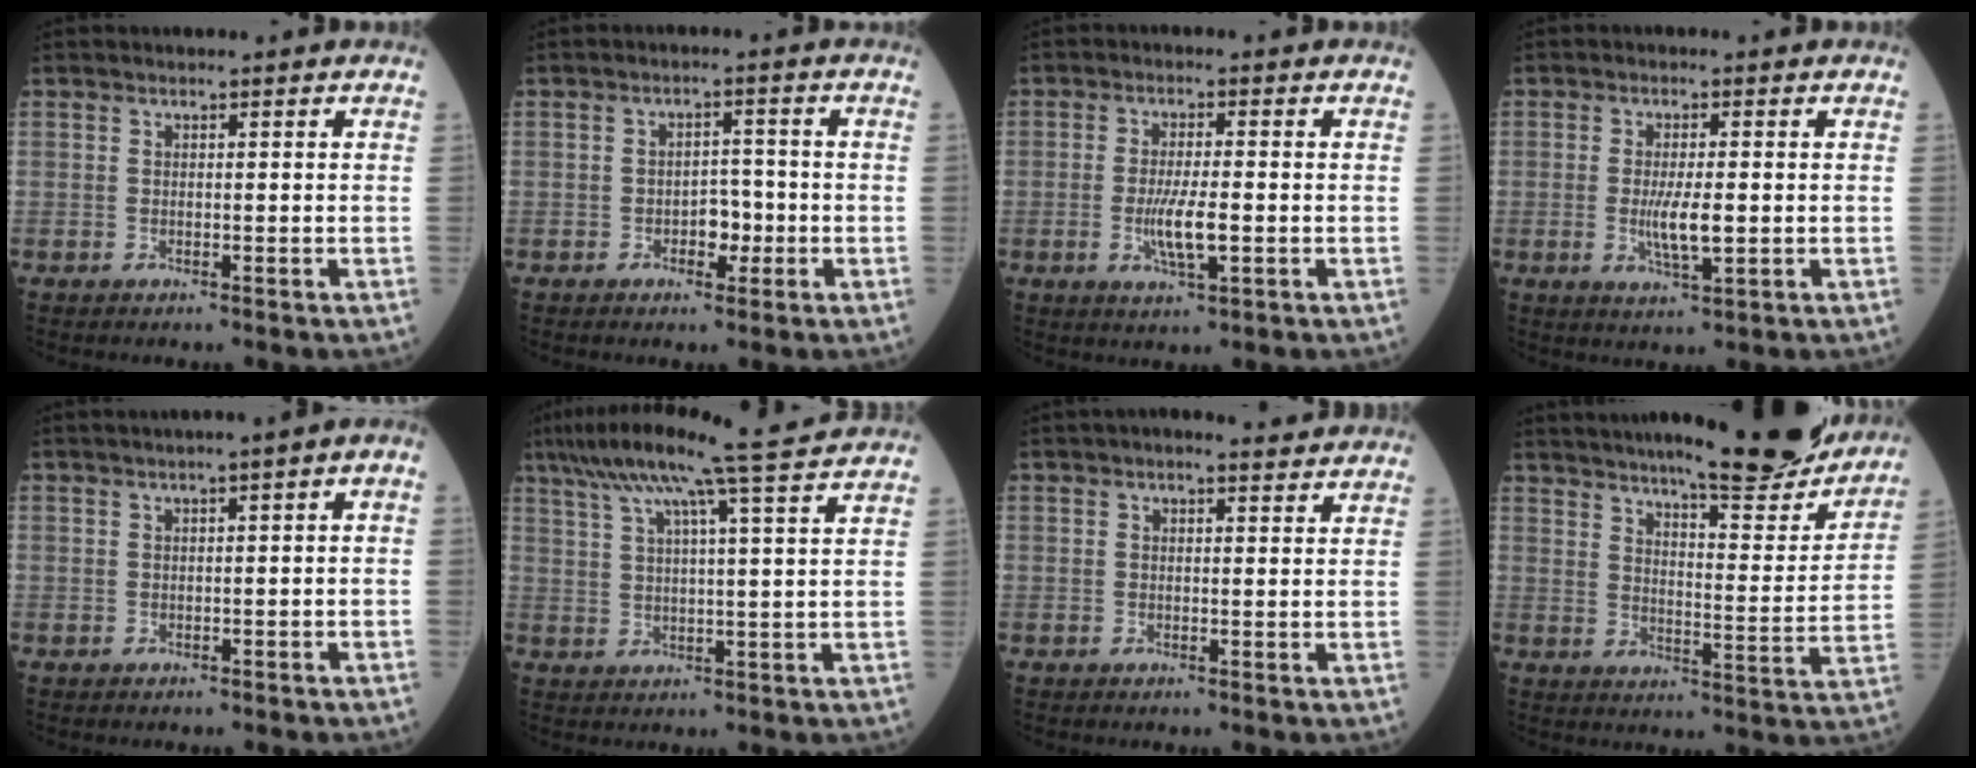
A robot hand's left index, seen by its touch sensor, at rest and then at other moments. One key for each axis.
{"total": 3.3, "fx": -1.2, "fy": 2.0, "fz": 2.3, "tx": -0.026, "ty": 0.006, "tz": -0.022}
{"total": 5.2, "fx": -1.2, "fy": 0.9, "fz": 5.0, "tx": -0.102, "ty": -0.010, "tz": -0.022}
{"total": 4.6, "fx": -0.5, "fy": 0.9, "fz": 4.5, "tx": -0.090, "ty": -0.009, "tz": -0.009}
{"total": 3.1, "fx": -0.2, "fy": 1.0, "fz": 2.9, "tx": -0.035, "ty": 0.014, "tz": -0.009}
{"total": 13.1, "fx": 10.4, "fy": -1.6, "fz": 7.8, "tx": -0.133, "ty": 0.016, "tz": 0.142}
{"total": 2.9, "fx": 2.3, "fy": 0.8, "fz": 1.5, "tx": -0.022, "ty": 0.020, "tz": 0.030}
{"total": 18.2, "fx": 16.0, "fy": 1.7, "fz": 8.3, "tx": -0.111, "ty": -0.028, "tz": 0.214}